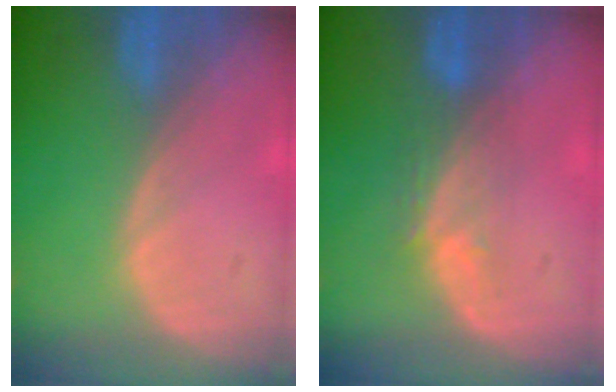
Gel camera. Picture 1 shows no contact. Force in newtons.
{"total": 3.8, "press": 3.4, "slide": 1.6}